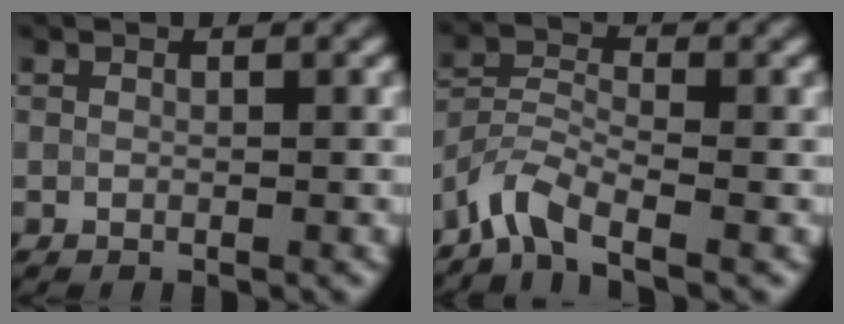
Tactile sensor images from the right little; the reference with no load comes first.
{"total": 3.9, "force": [-3.1, 1.1, 2.2], "torque": [-0.045, 0.002, -0.075]}